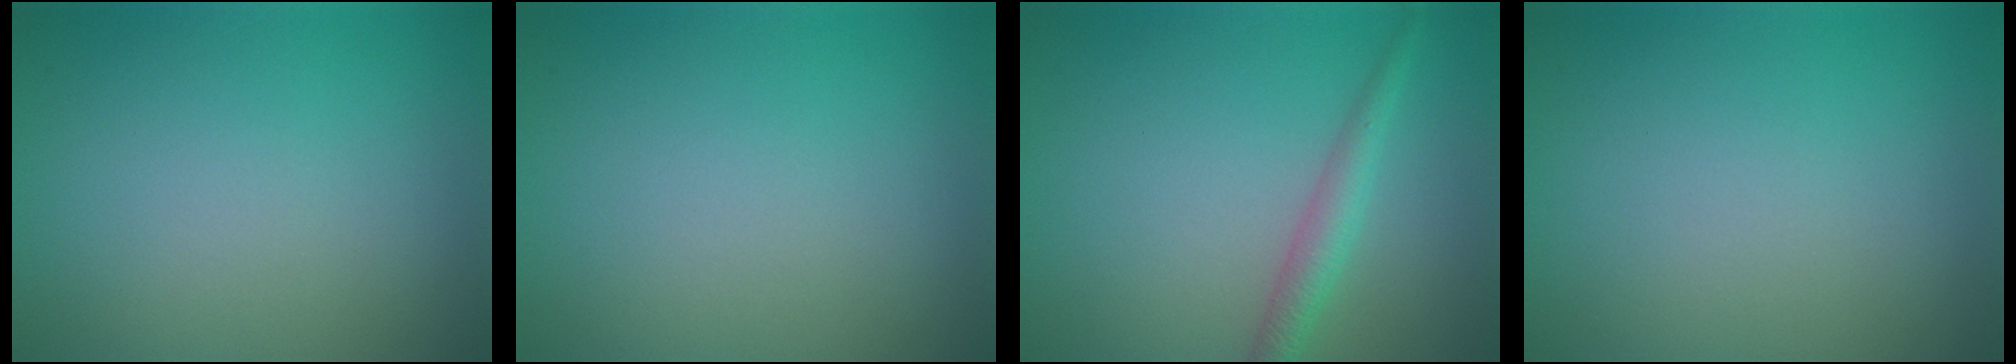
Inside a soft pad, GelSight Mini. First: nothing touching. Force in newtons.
{"total": 0.0}
{"total": 2.2, "press": 2.2, "slide": 0.2}
{"total": 0.0}